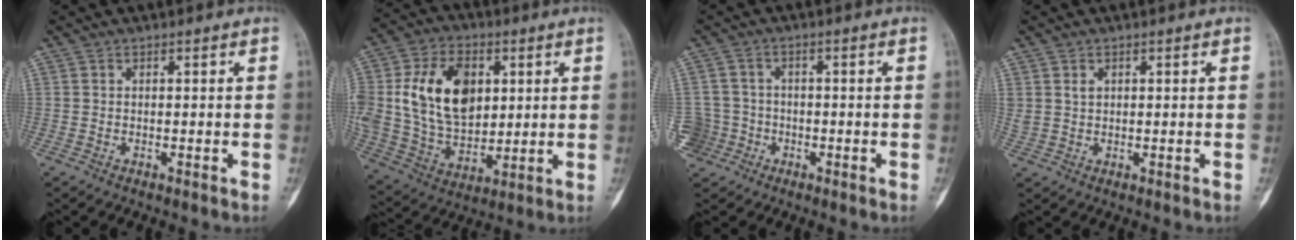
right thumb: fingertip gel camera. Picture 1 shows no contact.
{"total": 19.3, "force": [4.2, 13.0, 13.6], "torque": [-0.226, -0.005, 0.087]}
{"total": 6.1, "force": [-2.3, 5.6, 0.2], "torque": [0.009, 0.021, -0.038]}
{"total": 2.0, "force": [0.9, 1.4, 1.0], "torque": [-0.017, 0.000, 0.023]}